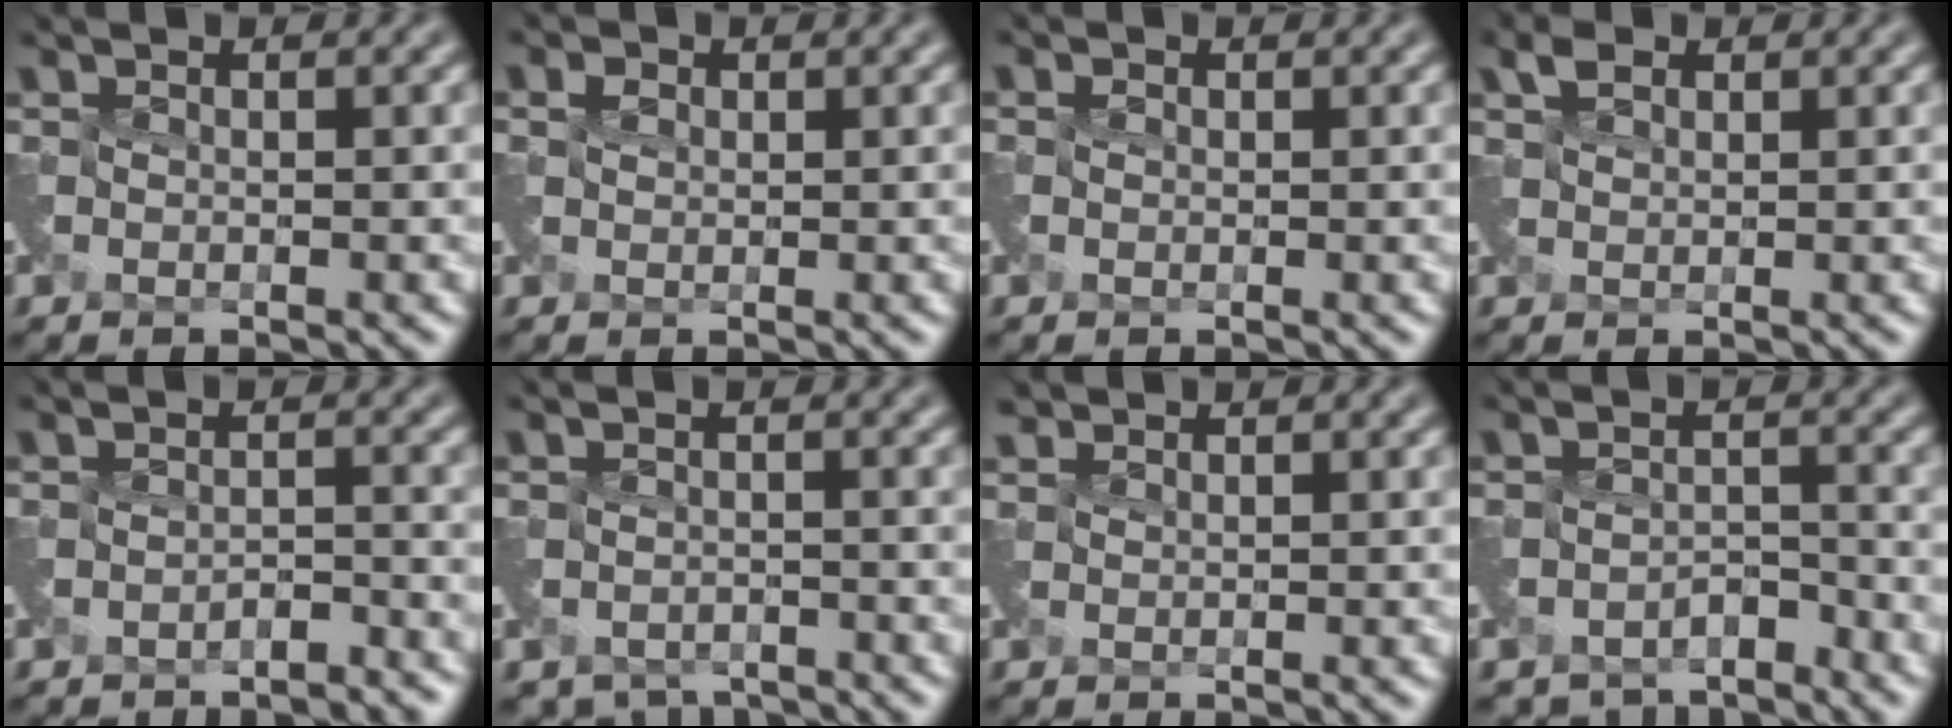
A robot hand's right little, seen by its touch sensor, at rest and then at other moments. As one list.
[{"total": 0.7, "force": [0.4, 0.5, 0.1], "torque": [-0.001, 0.002, 0.009]}, {"total": 0.0}, {"total": 1.5, "force": [1.3, 0.6, 0.5], "torque": [-0.011, 0.006, 0.027]}, {"total": 2.1, "force": [-1.9, 0.7, 0.7], "torque": [-0.007, -0.011, -0.033]}, {"total": 3.4, "force": [-2.9, 1.7, 0.8], "torque": [-0.006, -0.018, -0.048]}, {"total": 0.7, "force": [0.6, -0.1, -0.2], "torque": [0.001, 0.003, 0.018]}, {"total": 3.7, "force": [-3.3, 1.4, 0.9], "torque": [-0.008, -0.017, -0.054]}]